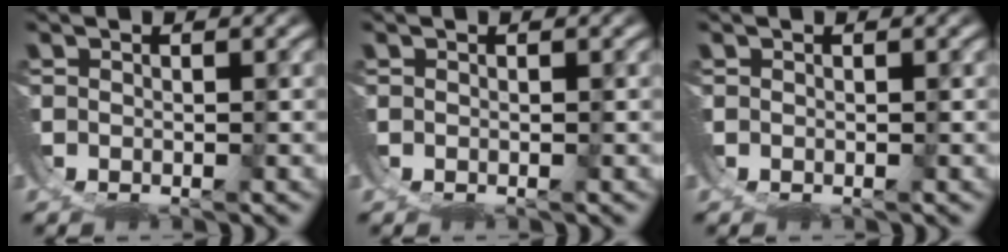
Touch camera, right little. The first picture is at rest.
{"total": 0.0}
{"total": 0.0}